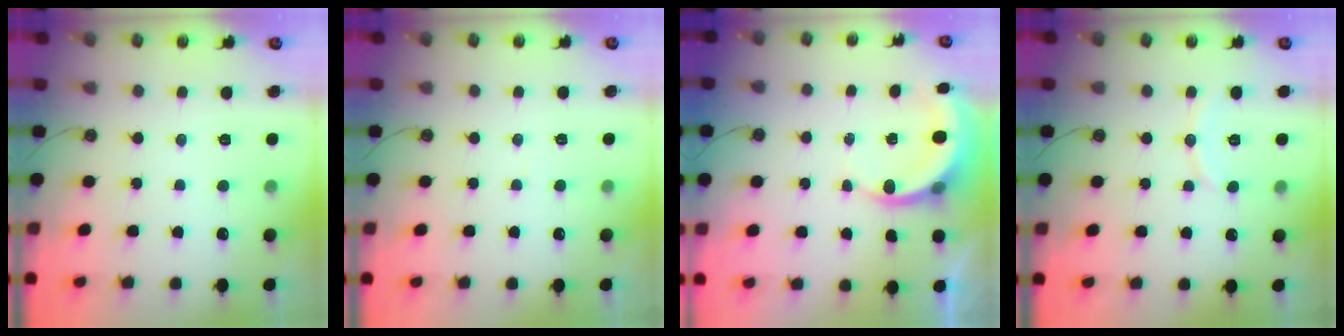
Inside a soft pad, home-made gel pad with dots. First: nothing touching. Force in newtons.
{"total": 1.9, "press": 1.9, "slide": 0.2}
{"total": 4.5, "press": 4.5, "slide": 0.5}
{"total": 5.6, "press": 5.6, "slide": 0.6}